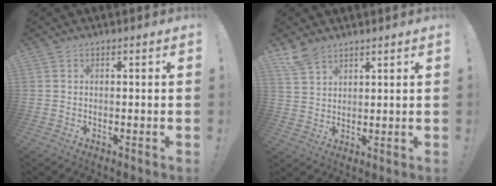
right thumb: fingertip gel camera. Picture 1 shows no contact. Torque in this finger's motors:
{"motor_torque": [-0.21, 0.25, -1.04, 0.28, -0.30]}